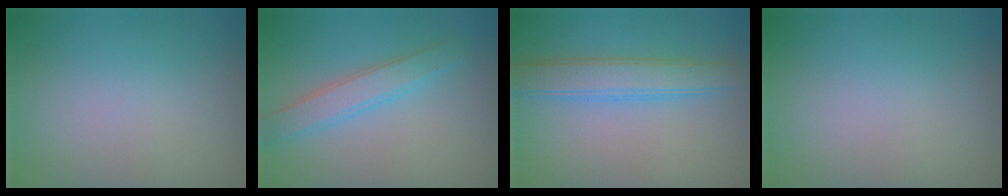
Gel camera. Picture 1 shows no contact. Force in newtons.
{"total": 2.9, "press": 2.9, "slide": 0.1}
{"total": 3.9, "press": 3.9, "slide": 0.1}
{"total": 0.0}